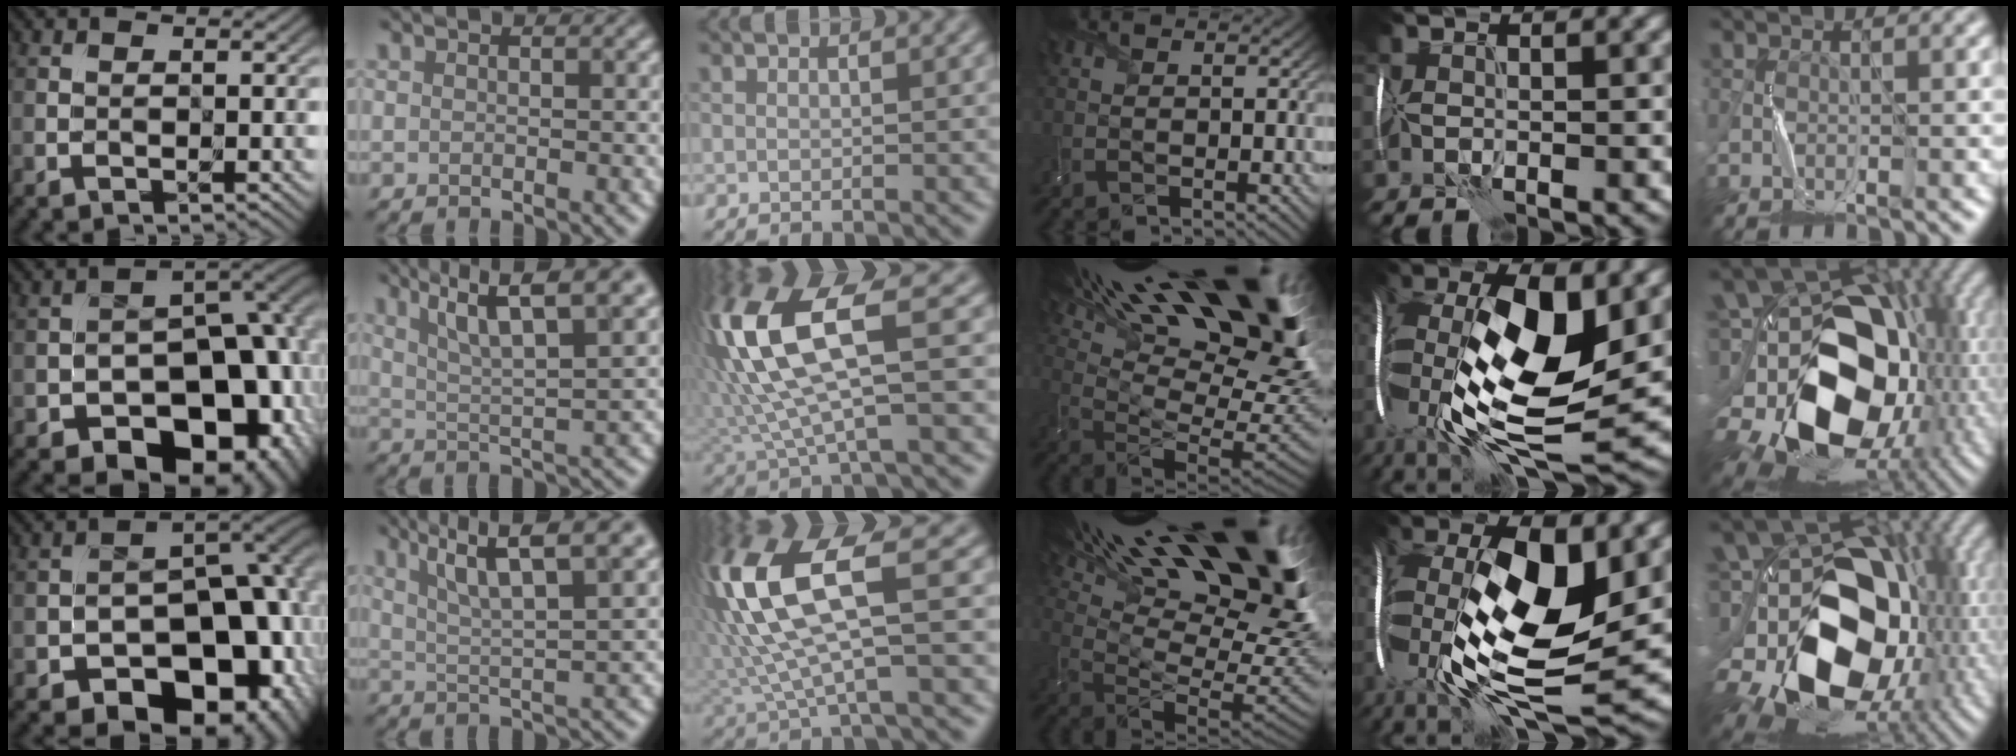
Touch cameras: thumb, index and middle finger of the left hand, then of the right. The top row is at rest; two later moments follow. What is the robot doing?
{"motion": "wrap", "object": "ribbon"}